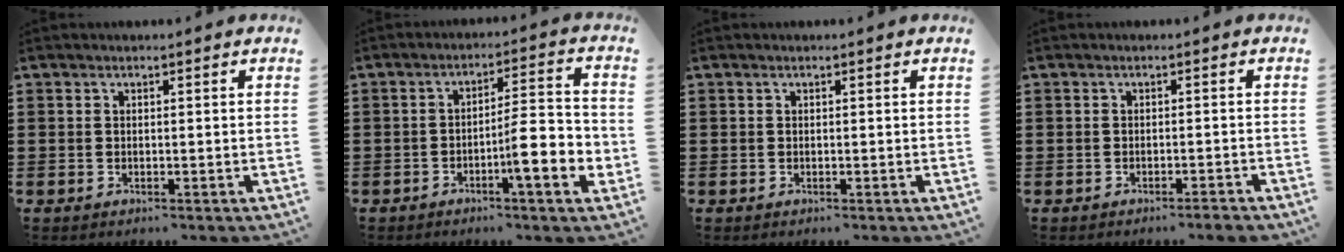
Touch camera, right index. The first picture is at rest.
{"total": 8.7, "force": [-3.0, 1.5, 8.0], "torque": [-0.113, -0.005, -0.052]}
{"total": 0.0}
{"total": 1.4, "force": [-1.2, -0.1, 0.7], "torque": [-0.013, -0.001, -0.023]}